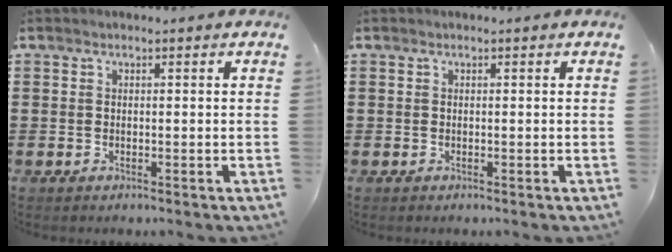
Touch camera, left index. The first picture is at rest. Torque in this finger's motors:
{"motor_torque": [-0.02, 0.01, 0.00, -0.01]}